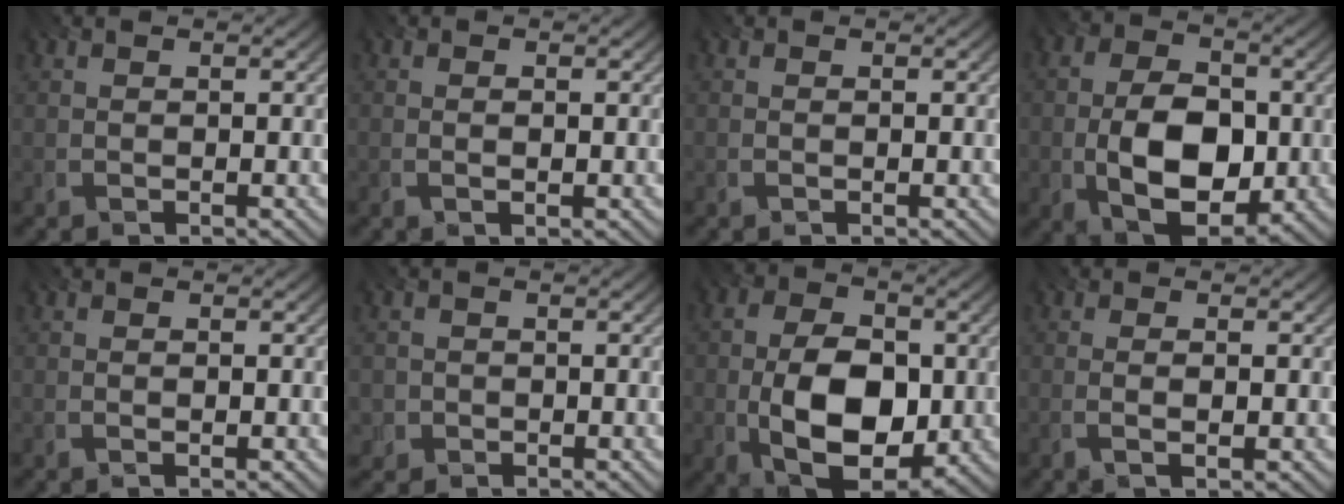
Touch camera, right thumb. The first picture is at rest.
{"total": 0.6, "force": [-0.3, 0.0, 0.5], "torque": [-0.006, -0.003, -0.006]}
{"total": 0.0}
{"total": 10.9, "force": [-2.7, 6.6, 8.2], "torque": [-0.148, -0.009, -0.056]}
{"total": 0.0}
{"total": 1.6, "force": [-0.6, 1.5, -0.2], "torque": [0.001, -0.002, -0.017]}
{"total": 12.3, "force": [-2.7, 7.4, 9.5], "torque": [-0.166, -0.010, -0.052]}
{"total": 1.4, "force": [-0.6, -0.1, 1.3], "torque": [-0.013, 0.000, -0.017]}